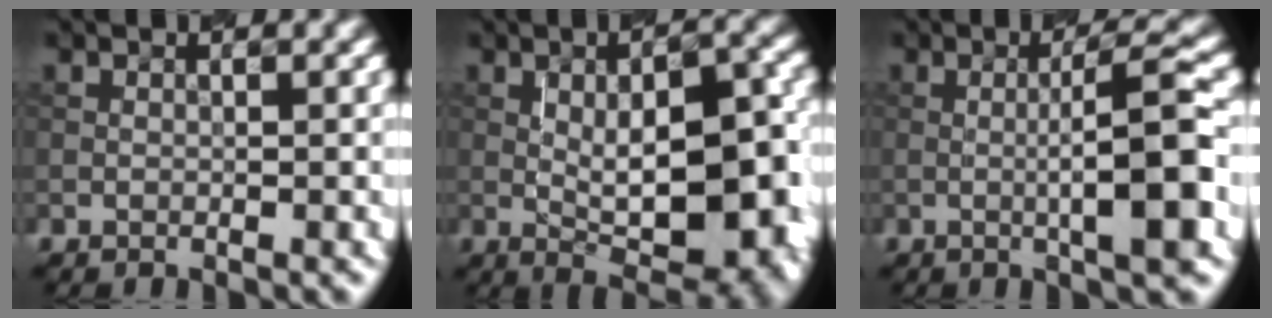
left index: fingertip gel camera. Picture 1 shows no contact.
{"total": 9.9, "force": [-0.6, 3.8, 9.1], "torque": [-0.128, 0.004, -0.008]}
{"total": 6.6, "force": [-0.5, 0.9, 6.5], "torque": [-0.099, 0.008, -0.010]}